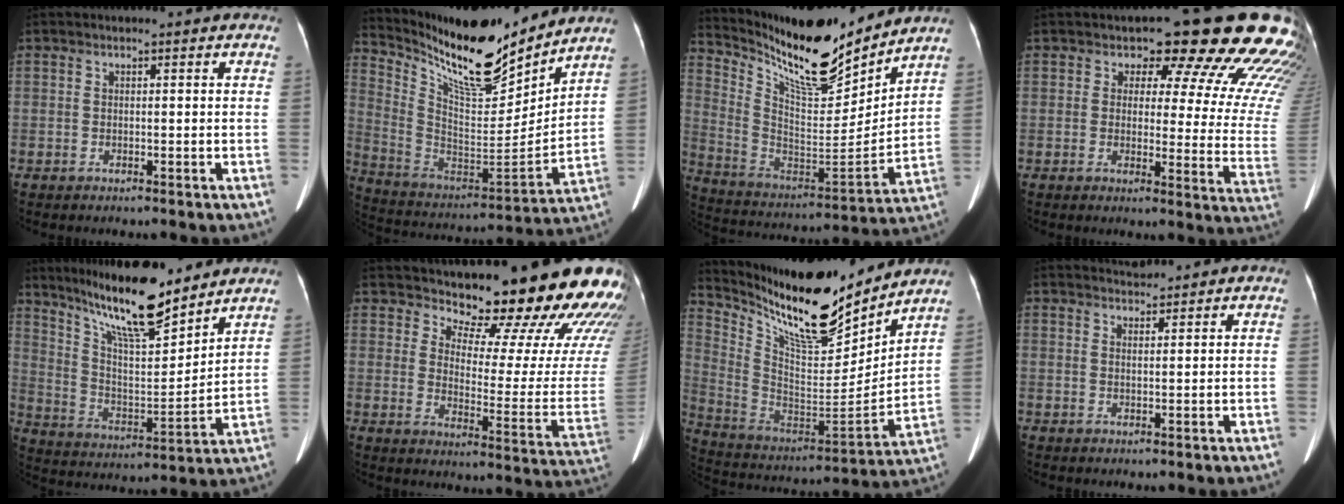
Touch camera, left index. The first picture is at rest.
{"total": 19.4, "force": [16.8, 2.7, 9.4], "torque": [-0.182, -0.027, 0.295]}
{"total": 18.1, "force": [15.9, 2.4, 8.2], "torque": [-0.164, -0.025, 0.282]}
{"total": 20.6, "force": [15.8, 6.4, 11.6], "torque": [-0.129, -0.057, 0.155]}
{"total": 16.8, "force": [13.5, 2.4, 9.7], "torque": [-0.168, -0.006, 0.243]}
{"total": 22.8, "force": [20.3, 3.7, 9.7], "torque": [-0.124, -0.116, 0.240]}
{"total": 20.7, "force": [17.6, 3.0, 10.5], "torque": [-0.201, -0.025, 0.308]}
{"total": 1.8, "force": [1.7, -0.2, -0.3], "torque": [0.001, 0.002, 0.035]}